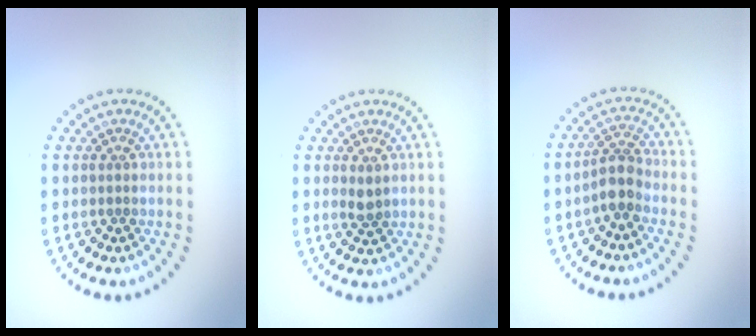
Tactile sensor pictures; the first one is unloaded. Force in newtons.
{"total": 1.2, "press": 1.2, "slide": 0.3}
{"total": 2.7, "press": 2.2, "slide": 1.5}